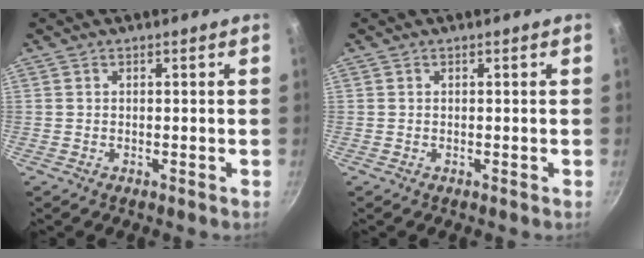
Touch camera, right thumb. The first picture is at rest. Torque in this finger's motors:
{"motor_torque": [-0.34, 0.09, -0.06, -0.18, 0.02]}